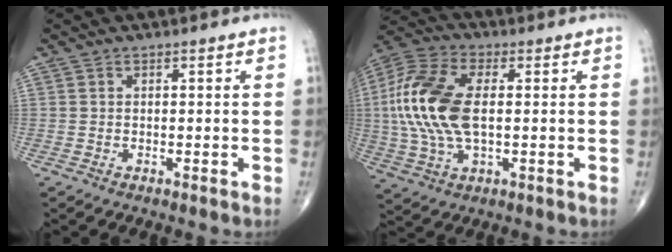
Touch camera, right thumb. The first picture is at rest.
{"total": 17.3, "force": [0.9, 8.9, 14.8], "torque": [-0.337, 0.010, 0.013]}